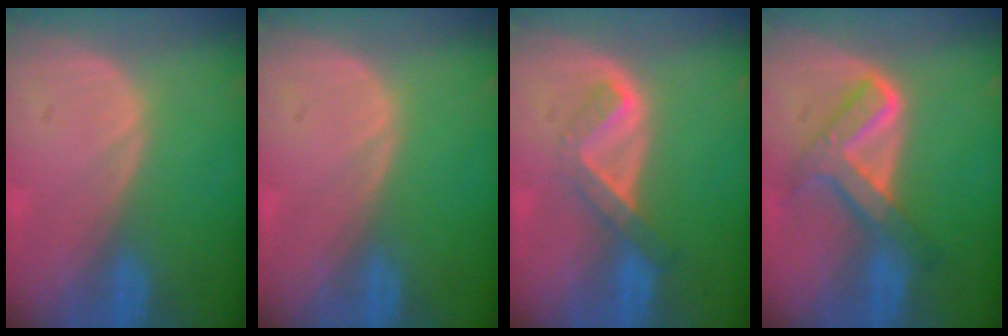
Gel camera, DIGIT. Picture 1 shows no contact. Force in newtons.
{"total": 0.0}
{"total": 5.1, "press": 4.4, "slide": 2.7}
{"total": 6.9, "press": 6.9, "slide": 0.4}